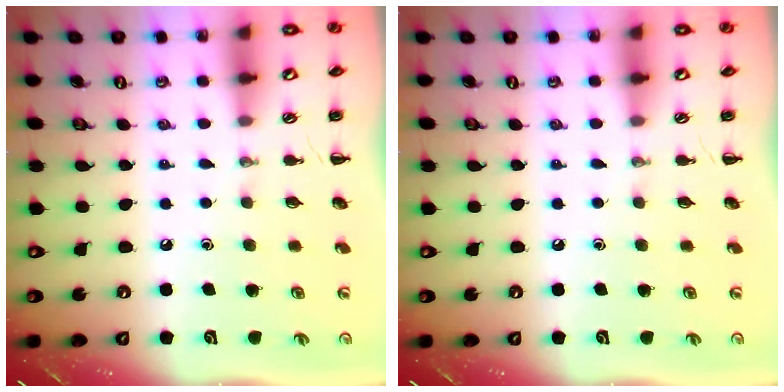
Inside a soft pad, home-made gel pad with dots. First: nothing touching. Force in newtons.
{"total": 0.0}